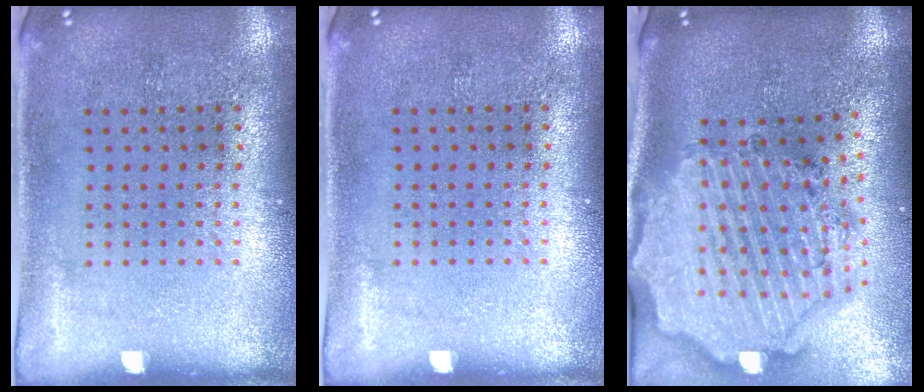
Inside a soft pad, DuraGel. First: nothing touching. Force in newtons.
{"total": 0.0}
{"total": 3.9, "press": 3.2, "slide": 2.3}